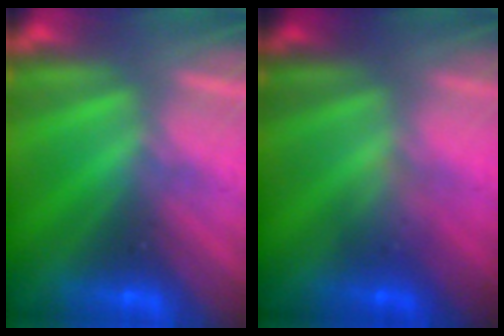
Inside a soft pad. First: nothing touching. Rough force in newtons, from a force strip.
{"total": 1.0}